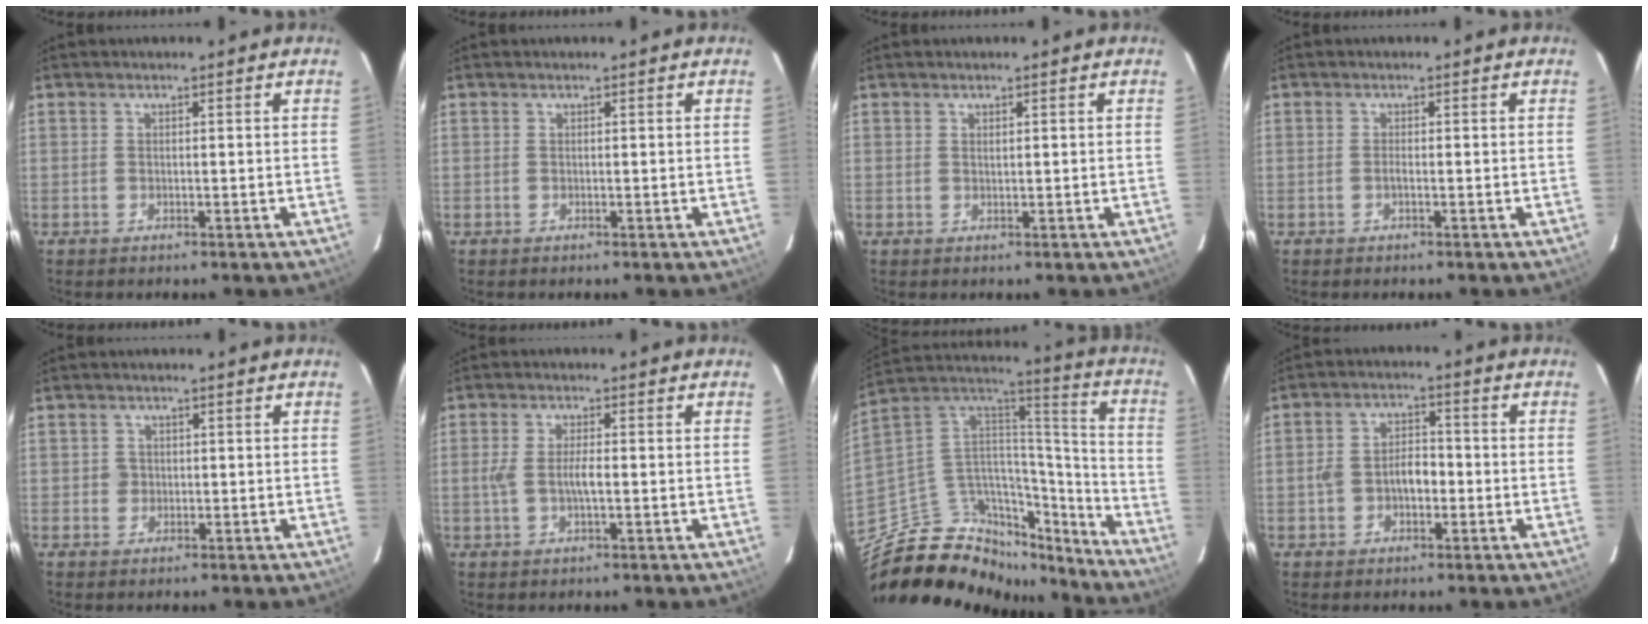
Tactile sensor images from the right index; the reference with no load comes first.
{"total": 0.0}
{"total": 0.6, "force": [0.3, 0.1, 0.5], "torque": [-0.009, 0.003, 0.007]}
{"total": 0.6, "force": [-0.3, 0.1, 0.5], "torque": [-0.009, 0.000, -0.006]}
{"total": 1.7, "force": [-0.1, 1.7, 0.0], "torque": [0.006, 0.003, -0.001]}
{"total": 4.0, "force": [-0.6, 1.1, 3.8], "torque": [-0.075, 0.000, -0.010]}
{"total": 26.7, "force": [-20.9, 12.6, 10.7], "torque": [-0.206, 0.054, -0.324]}
{"total": 5.6, "force": [-1.5, 3.8, 3.8], "torque": [-0.071, 0.015, -0.022]}